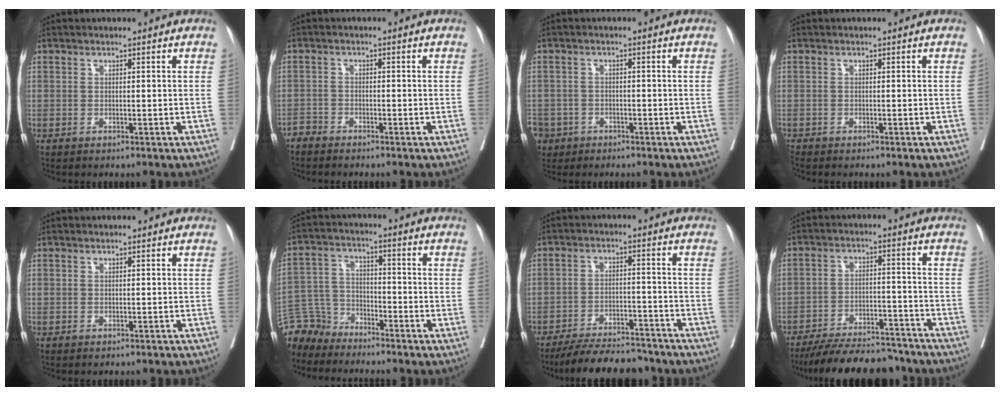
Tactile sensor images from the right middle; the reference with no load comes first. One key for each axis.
{"total": 1.6, "fx": -1.6, "fy": 0.1, "fz": -0.1, "tx": 0.008, "ty": -0.002, "tz": -0.034}
{"total": 7.2, "fx": -4.0, "fy": 5.8, "fz": 1.4, "tx": -0.047, "ty": 0.004, "tz": -0.068}
{"total": 0.7, "fx": -0.7, "fy": 0.0, "fz": 0.0, "tx": -0.007, "ty": -0.004, "tz": -0.017}
{"total": 0.6, "fx": -0.5, "fy": 0.2, "fz": 0.1, "tx": -0.002, "ty": 0.000, "tz": -0.011}
{"total": 6.6, "fx": -6.2, "fy": 2.0, "fz": -1.1, "tx": 0.021, "ty": 0.014, "tz": -0.130}
{"total": 11.5, "fx": -10.4, "fy": 3.3, "fz": 3.6, "tx": -0.044, "ty": 0.006, "tz": -0.155}
{"total": 13.7, "fx": -12.2, "fy": 4.1, "fz": 4.5, "tx": -0.061, "ty": 0.009, "tz": -0.178}